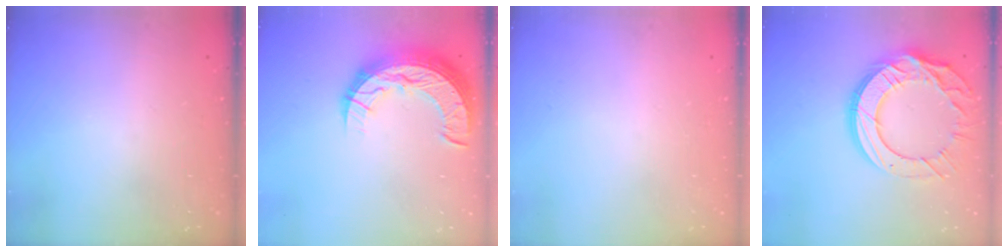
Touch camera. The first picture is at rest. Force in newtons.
{"total": 15.0, "press": 15.0, "slide": 1.0}
{"total": 0.0}
{"total": 20.4, "press": 20.3, "slide": 2.0}